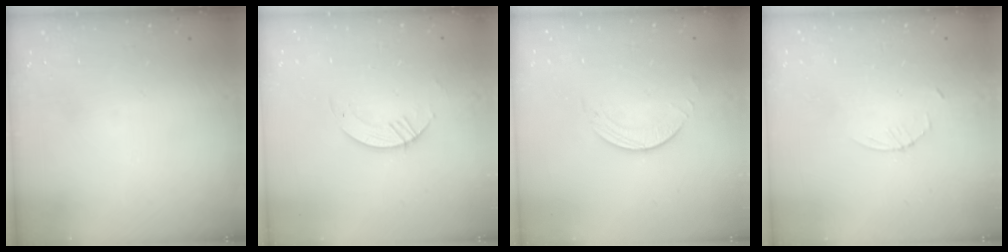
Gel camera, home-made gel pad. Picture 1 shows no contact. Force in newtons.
{"total": 3.2, "press": 3.2, "slide": 0.3}
{"total": 2.0, "press": 2.0, "slide": 0.2}
{"total": 2.3, "press": 2.3, "slide": 0.3}